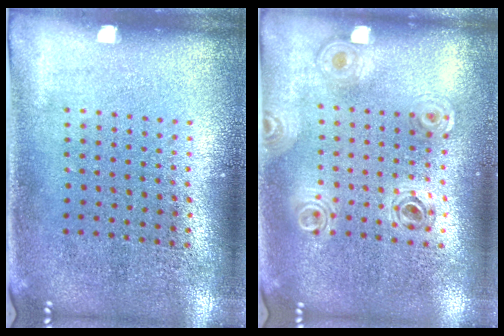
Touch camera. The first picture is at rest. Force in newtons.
{"total": 0.9, "press": 0.9, "slide": 0.1}